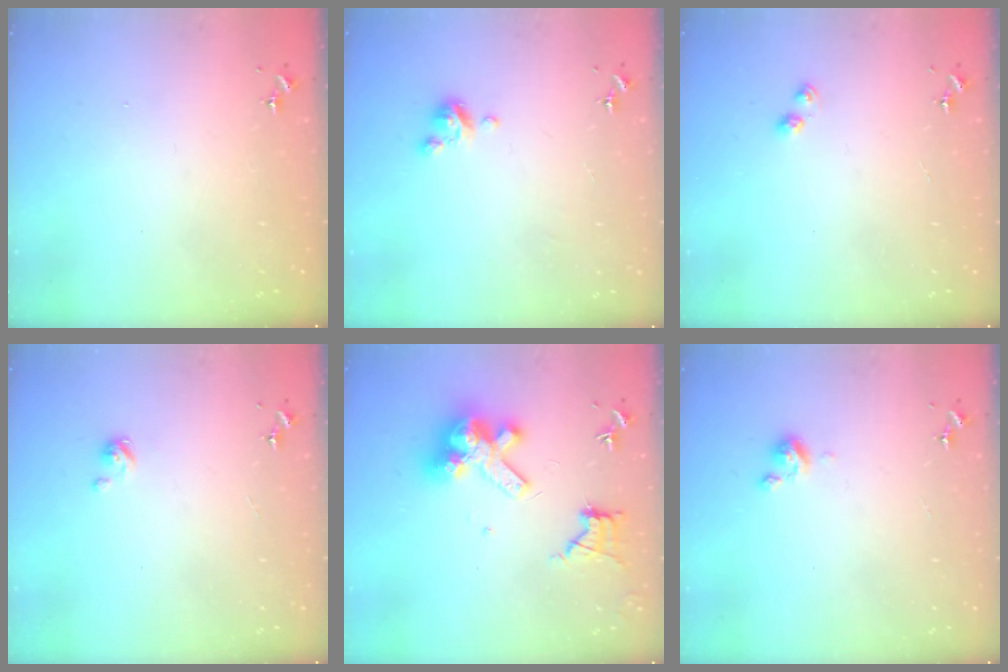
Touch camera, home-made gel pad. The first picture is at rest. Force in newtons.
{"total": 4.8, "press": 4.8, "slide": 0.3}
{"total": 4.0, "press": 3.9, "slide": 0.4}
{"total": 2.9, "press": 2.9, "slide": 0.2}
{"total": 14.4, "press": 14.3, "slide": 1.5}
{"total": 5.0, "press": 5.0, "slide": 0.4}